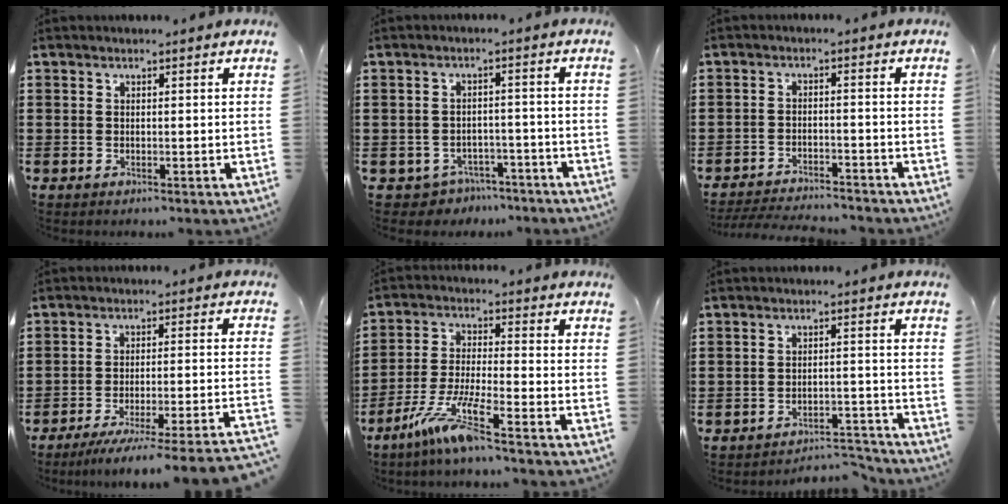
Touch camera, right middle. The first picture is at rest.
{"total": 2.5, "force": [-2.3, 0.9, -0.1], "torque": [-0.009, 0.003, -0.051]}
{"total": 3.2, "force": [-3.1, 0.1, 0.6], "torque": [-0.018, 0.001, -0.067]}
{"total": 5.7, "force": [-4.7, -0.8, 3.1], "torque": [-0.044, -0.019, -0.091]}
{"total": 8.2, "force": [-5.8, 0.2, 5.8], "torque": [-0.132, -0.017, -0.115]}
{"total": 3.3, "force": [-3.3, 0.3, 0.6], "torque": [-0.010, 0.005, -0.069]}